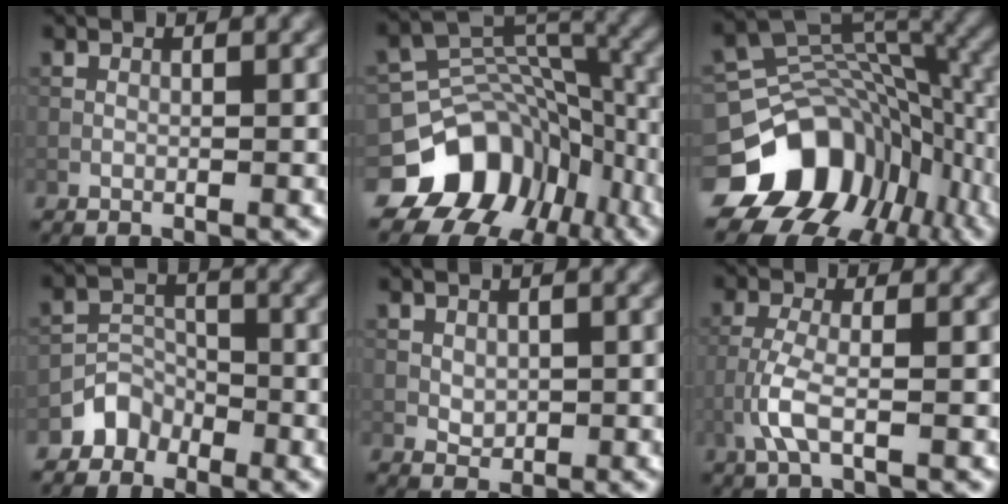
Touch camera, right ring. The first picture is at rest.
{"total": 11.0, "force": [-5.9, 8.2, 4.3], "torque": [-0.069, 0.010, -0.103]}
{"total": 13.4, "force": [-5.9, 10.1, 6.7], "torque": [-0.133, -0.006, -0.100]}
{"total": 2.6, "force": [-2.0, 1.7, 0.2], "torque": [0.007, 0.011, -0.040]}
{"total": 1.3, "force": [0.2, 1.1, 0.7], "torque": [-0.015, -0.003, 0.008]}
{"total": 3.0, "force": [-1.3, 0.7, 2.7], "torque": [-0.062, 0.005, -0.033]}